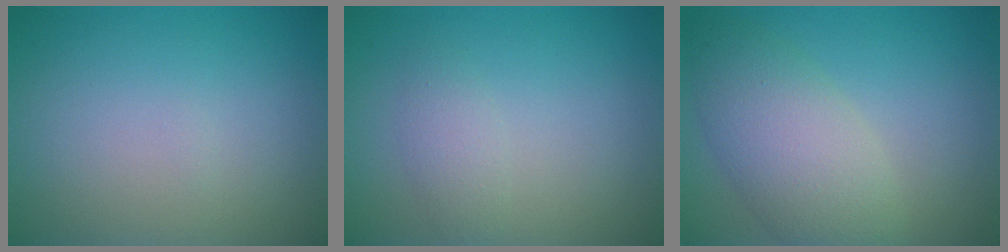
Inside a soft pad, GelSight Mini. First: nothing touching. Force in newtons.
{"total": 1.6, "press": 1.6, "slide": 0.1}
{"total": 5.7, "press": 5.7, "slide": 0.4}